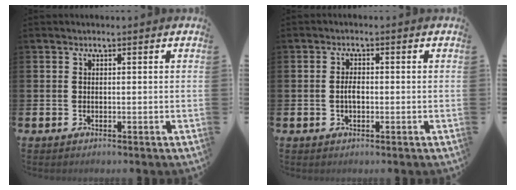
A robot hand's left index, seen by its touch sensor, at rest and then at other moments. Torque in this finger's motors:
{"motor_torque": [0.24, 0.18, 0.03, 0.07]}